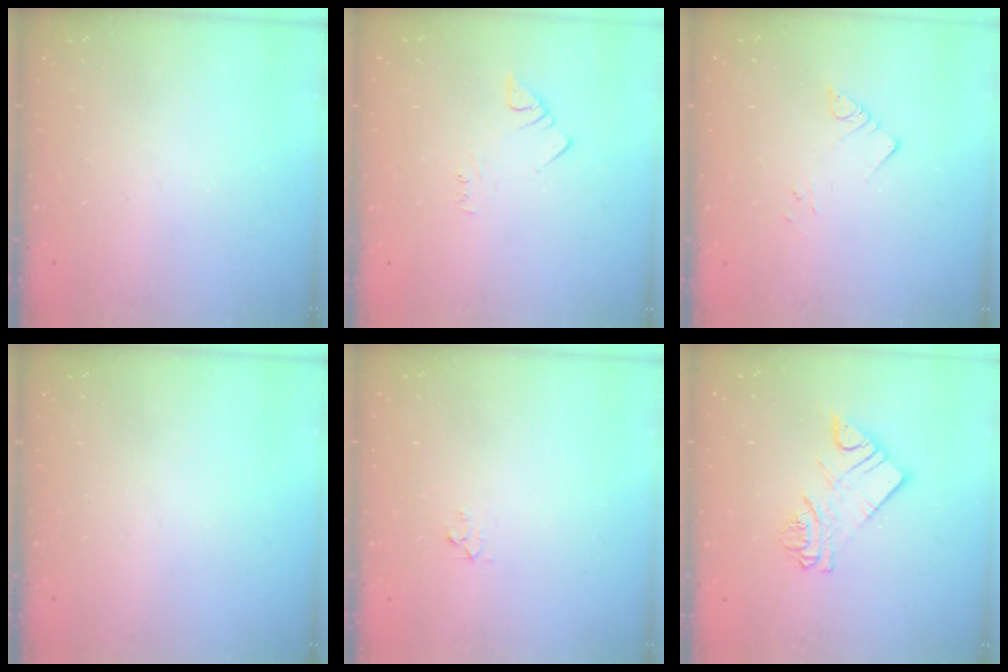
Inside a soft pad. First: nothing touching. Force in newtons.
{"total": 2.5, "press": 2.5, "slide": 0.4}
{"total": 2.9, "press": 2.9, "slide": 0.4}
{"total": 0.0}
{"total": 2.3, "press": 2.3, "slide": 0.2}
{"total": 8.9, "press": 8.9, "slide": 0.7}